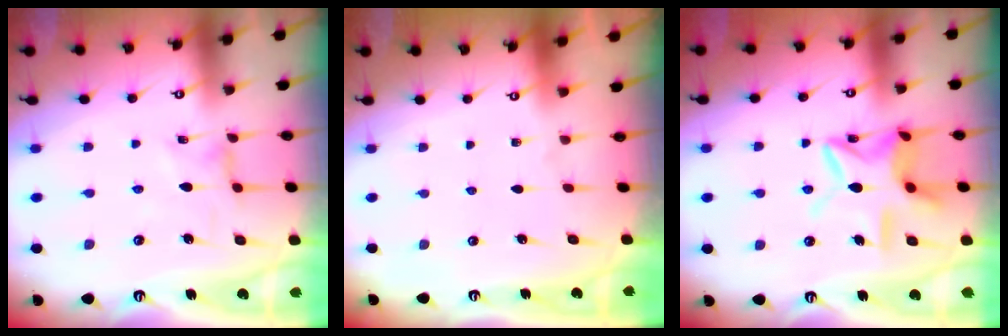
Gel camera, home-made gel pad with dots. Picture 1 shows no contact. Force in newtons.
{"total": 0.0}
{"total": 13.3, "press": 13.3, "slide": 1.2}